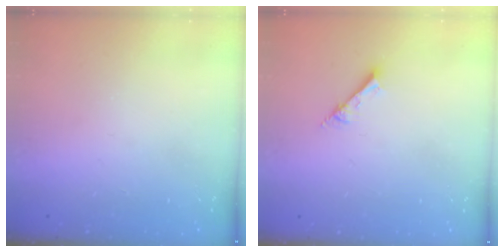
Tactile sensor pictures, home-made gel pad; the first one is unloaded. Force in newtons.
{"total": 2.8, "press": 2.7, "slide": 0.4}